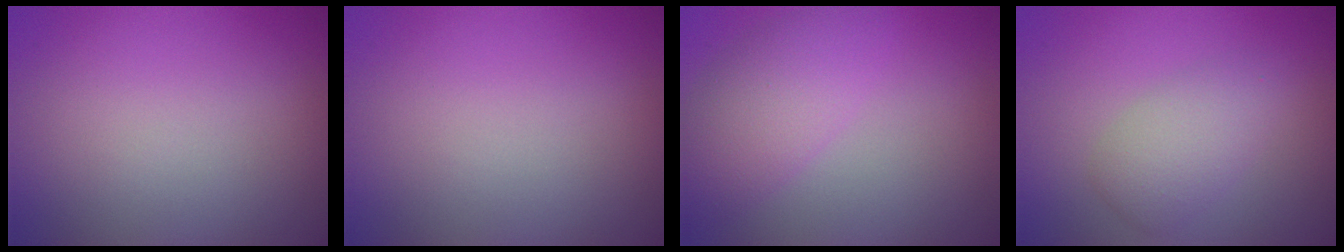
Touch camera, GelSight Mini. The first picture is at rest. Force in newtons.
{"total": 0.0}
{"total": 3.9, "press": 3.9, "slide": 0.2}
{"total": 2.7, "press": 2.7, "slide": 0.1}